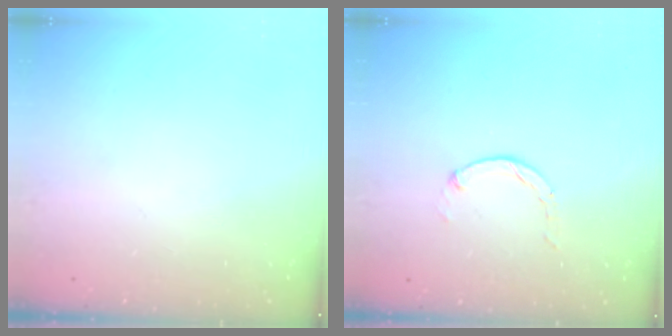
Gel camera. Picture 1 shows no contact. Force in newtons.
{"total": 0.8, "press": 0.7, "slide": 0.2}